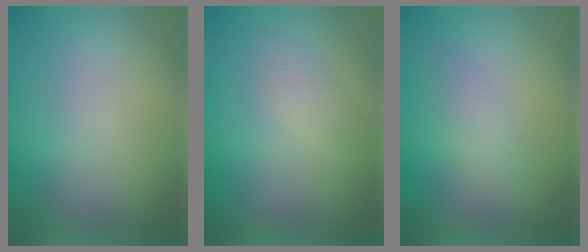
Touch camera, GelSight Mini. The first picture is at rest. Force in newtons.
{"total": 1.3, "press": 1.3, "slide": 0.1}
{"total": 1.7, "press": 1.7, "slide": 0.1}